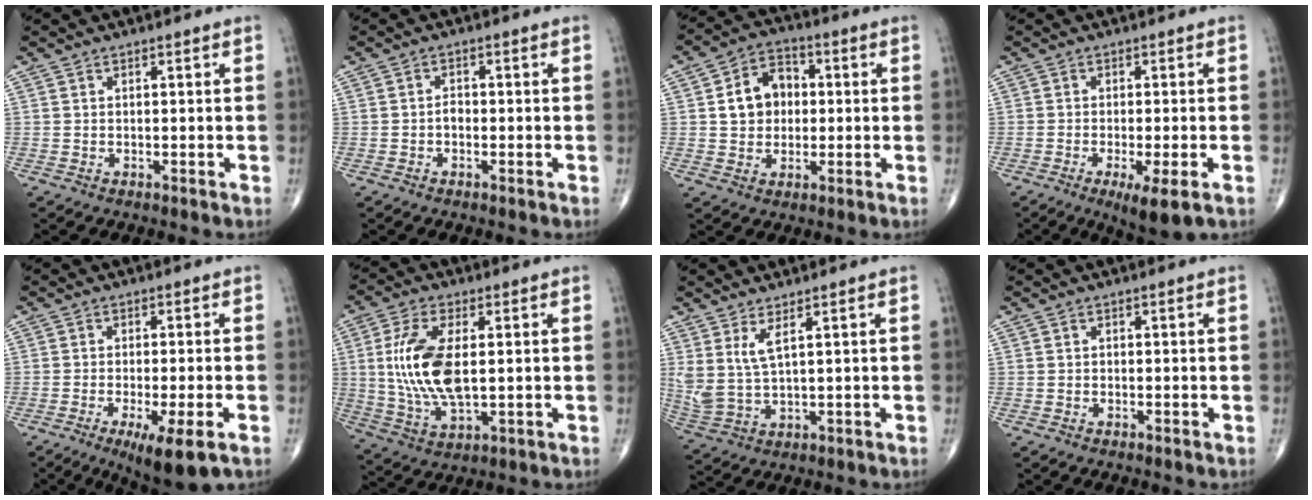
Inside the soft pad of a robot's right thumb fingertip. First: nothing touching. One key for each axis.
{"total": 1.4, "fx": -0.5, "fy": 0.9, "fz": 1.0, "tx": -0.009, "ty": 0.004, "tz": -0.012}
{"total": 9.1, "fx": 0.9, "fy": 7.2, "fz": 5.4, "tx": -0.063, "ty": 0.015, "tz": 0.007}
{"total": 6.7, "fx": -2.9, "fy": 1.2, "fz": 5.9, "tx": -0.095, "ty": -0.015, "tz": -0.045}
{"total": 9.0, "fx": -4.3, "fy": 1.6, "fz": 7.7, "tx": -0.124, "ty": -0.014, "tz": -0.064}
{"total": 13.8, "fx": 1.3, "fy": 6.3, "fz": 12.2, "tx": -0.258, "ty": -0.009, "tz": 0.031}
{"total": 5.9, "fx": 2.7, "fy": 1.8, "fz": 5.0, "tx": -0.122, "ty": -0.020, "tz": 0.068}
{"total": 0.0}